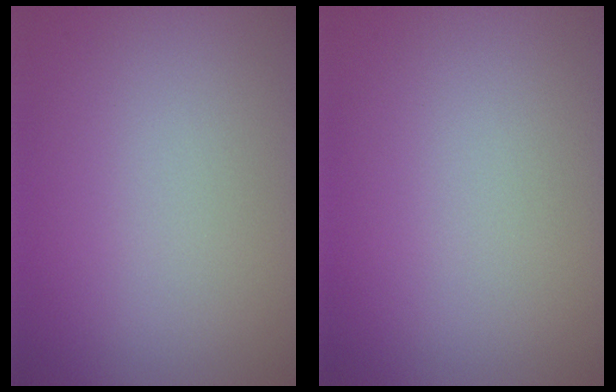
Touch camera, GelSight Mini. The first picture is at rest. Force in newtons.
{"total": 0.0}